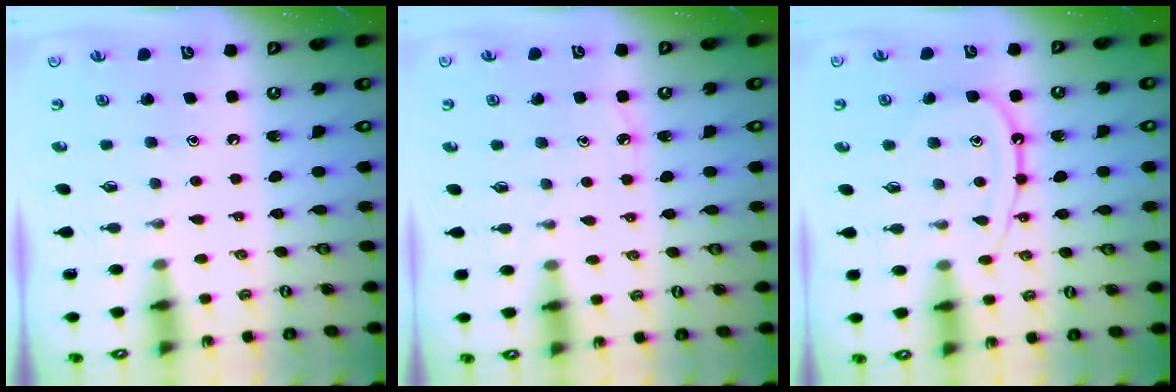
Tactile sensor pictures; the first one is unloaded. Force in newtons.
{"total": 3.9, "press": 3.8, "slide": 0.5}
{"total": 11.3, "press": 11.2, "slide": 1.1}